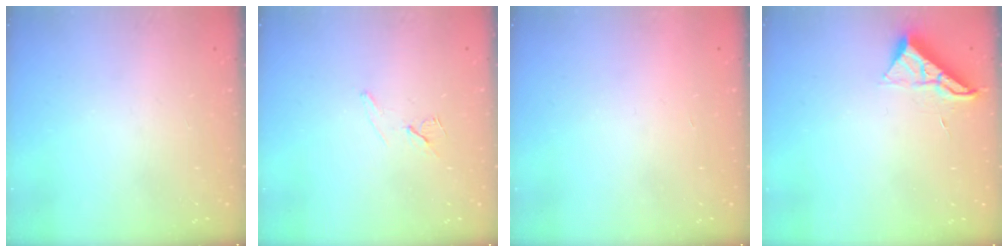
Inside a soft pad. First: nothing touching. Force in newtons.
{"total": 6.7, "press": 6.0, "slide": 3.0}
{"total": 1.7, "press": 1.7, "slide": 0.1}
{"total": 7.3, "press": 7.2, "slide": 0.5}